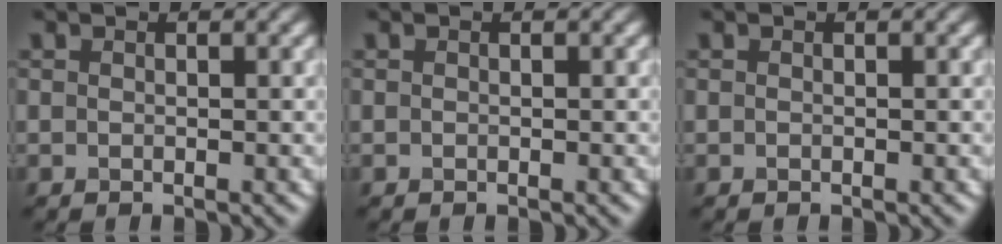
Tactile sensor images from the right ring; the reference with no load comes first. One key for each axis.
{"total": 0.0}
{"total": 0.0}